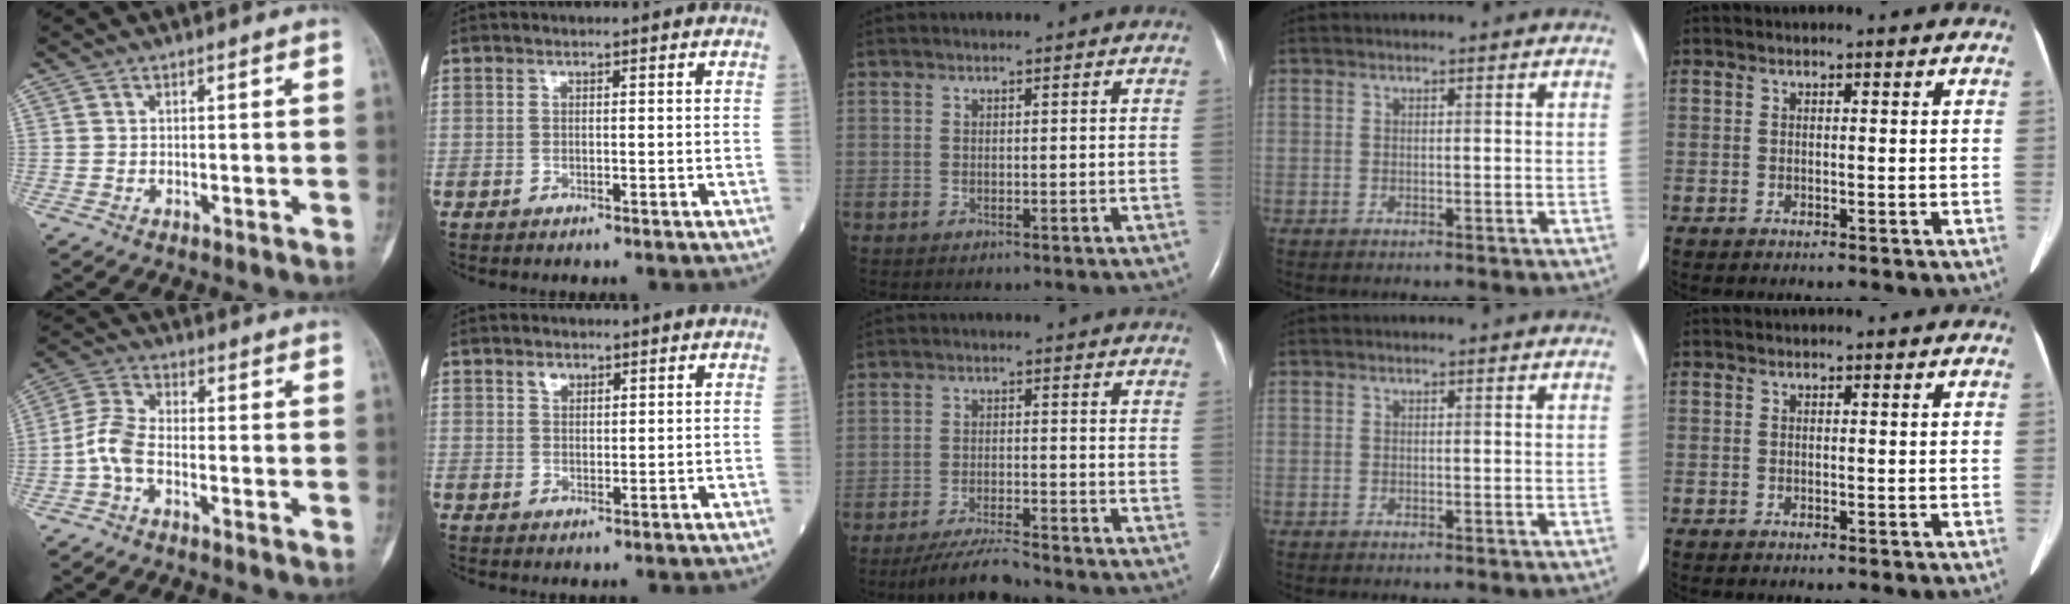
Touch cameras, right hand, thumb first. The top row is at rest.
{"thumb": {"total": 5.7, "force": [-2.1, 2.8, 4.5], "torque": [-0.101, 0.020, -0.052]}, "index": {"total": 1.7, "force": [1.2, 1.0, 0.7], "torque": [-0.012, 0.003, 0.023]}, "middle": {"total": 5.8, "force": [-5.4, -0.2, 2.0], "torque": [-0.042, -0.019, -0.098]}}